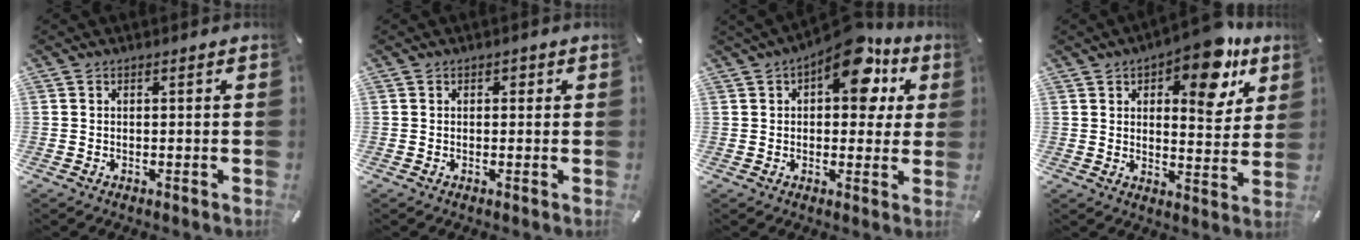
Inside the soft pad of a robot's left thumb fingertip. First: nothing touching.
{"total": 1.0, "force": [0.2, 1.0, 0.3], "torque": [0.000, 0.004, -0.001]}
{"total": 14.3, "force": [7.4, 7.2, 9.9], "torque": [-0.134, -0.035, 0.123]}
{"total": 14.1, "force": [8.8, 6.3, 9.0], "torque": [-0.099, -0.058, 0.142]}